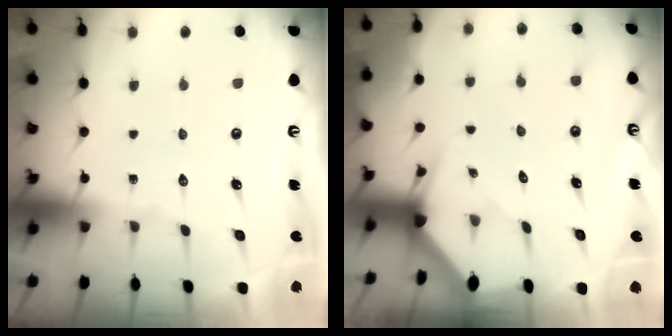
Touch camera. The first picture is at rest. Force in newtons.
{"total": 2.8, "press": 2.8, "slide": 0.1}